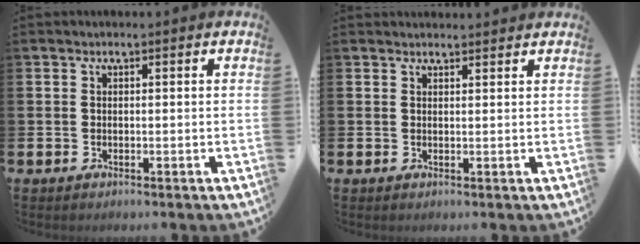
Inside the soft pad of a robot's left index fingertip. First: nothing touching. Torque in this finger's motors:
{"motor_torque": [0.61, -0.79, 0.07, 0.03]}